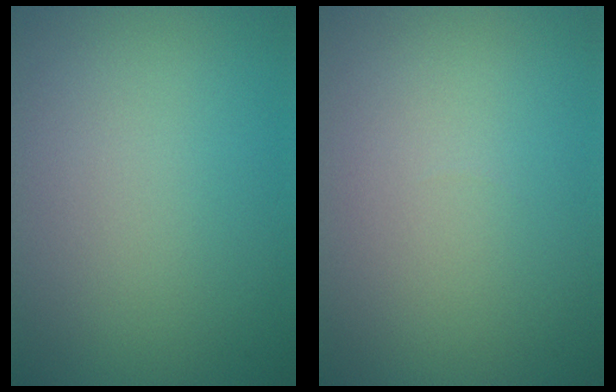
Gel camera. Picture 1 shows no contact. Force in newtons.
{"total": 0.0}